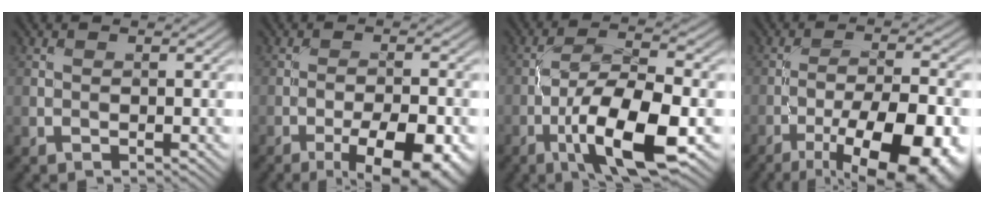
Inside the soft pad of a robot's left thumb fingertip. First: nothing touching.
{"total": 10.4, "force": [-5.8, 3.3, 8.0], "torque": [-0.119, -0.004, -0.072]}
{"total": 11.8, "force": [-4.6, 3.8, 10.2], "torque": [-0.183, -0.002, -0.085]}
{"total": 15.6, "force": [-8.5, 5.0, 12.0], "torque": [-0.174, -0.017, -0.120]}